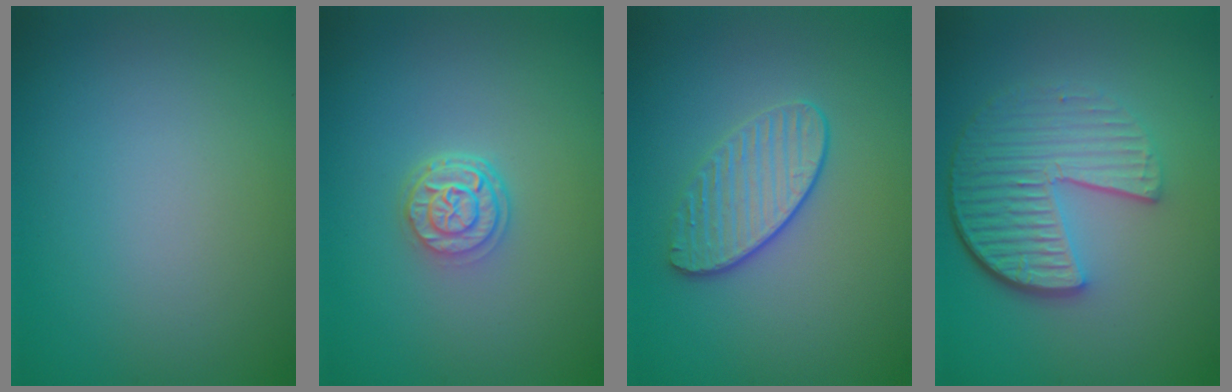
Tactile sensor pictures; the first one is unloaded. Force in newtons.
{"total": 2.8, "press": 2.1, "slide": 1.8}
{"total": 2.7, "press": 2.4, "slide": 1.2}
{"total": 6.3, "press": 4.4, "slide": 4.4}